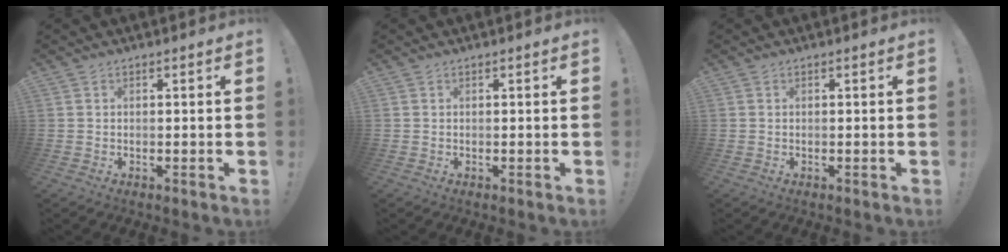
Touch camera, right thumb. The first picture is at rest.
{"total": 0.0}
{"total": 0.0}